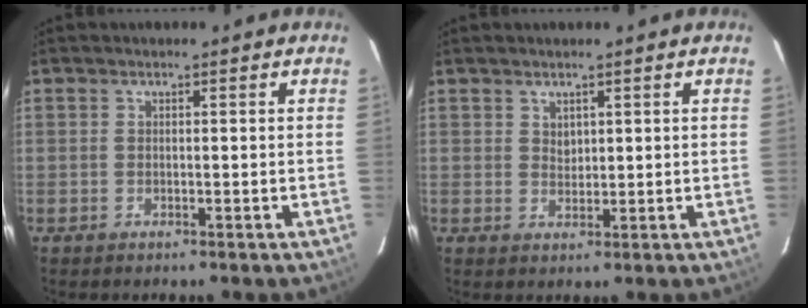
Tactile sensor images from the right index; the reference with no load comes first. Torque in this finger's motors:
{"motor_torque": [0.00, 0.04, 0.02, 0.00]}